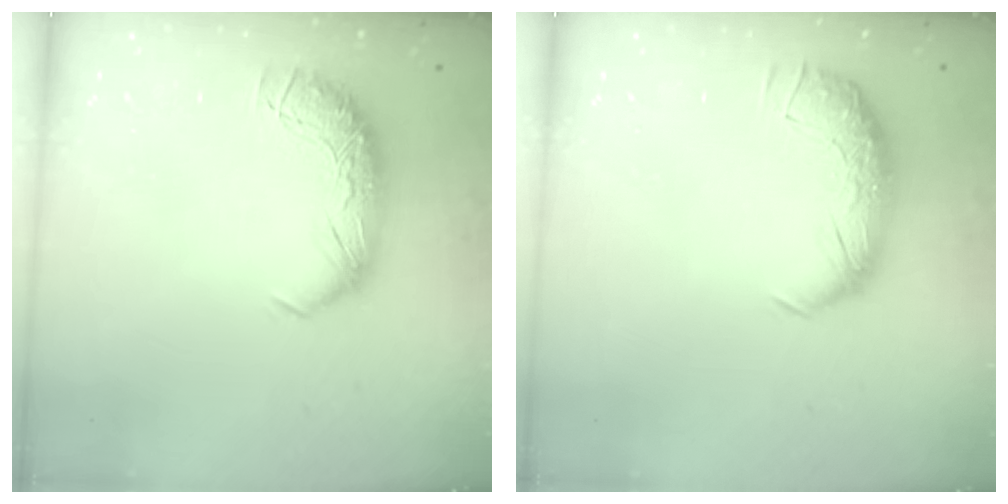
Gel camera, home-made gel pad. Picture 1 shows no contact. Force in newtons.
{"total": 2.4, "press": 1.1, "slide": 2.2}